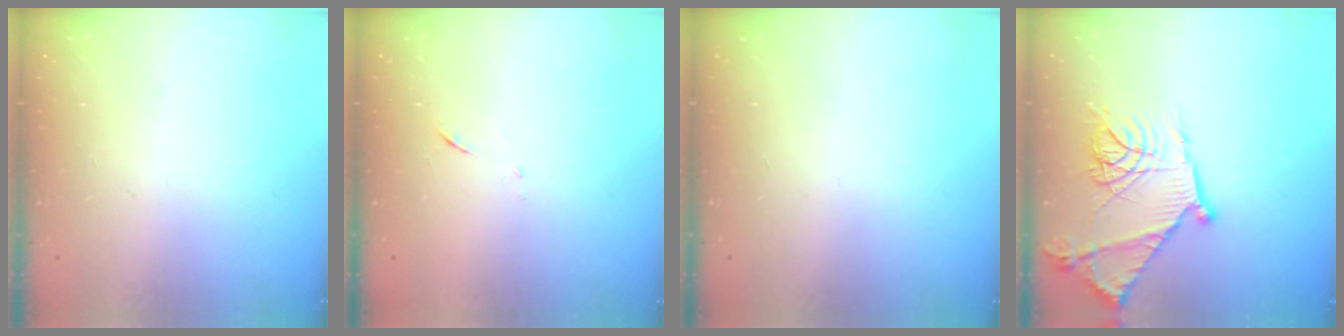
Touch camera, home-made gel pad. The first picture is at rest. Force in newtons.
{"total": 6.7, "press": 6.6, "slide": 0.6}
{"total": 0.0}
{"total": 16.5, "press": 16.4, "slide": 1.1}